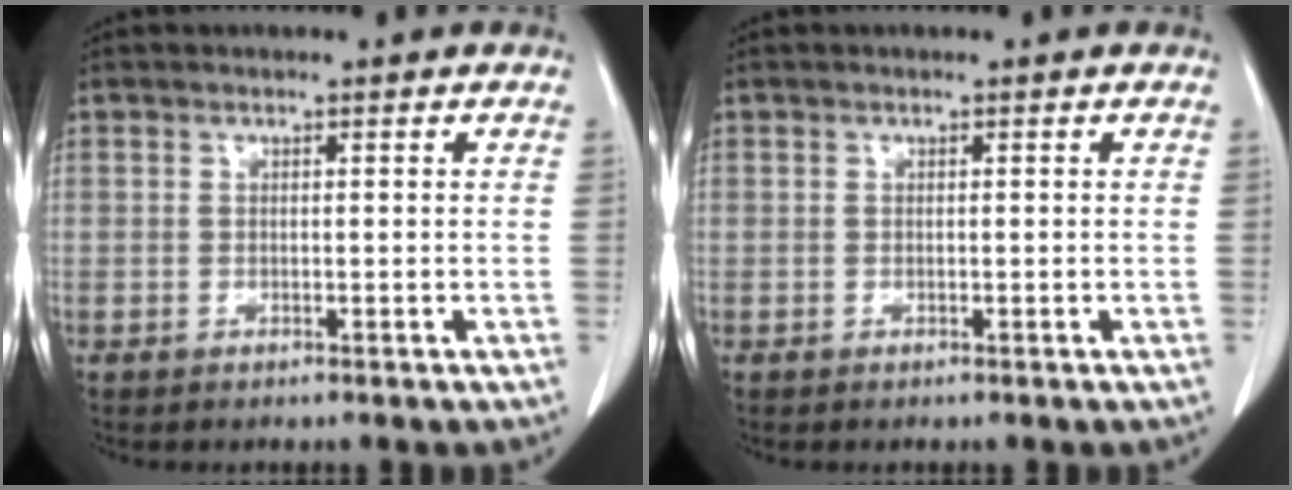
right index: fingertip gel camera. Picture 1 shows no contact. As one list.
[{"total": 0.0}]